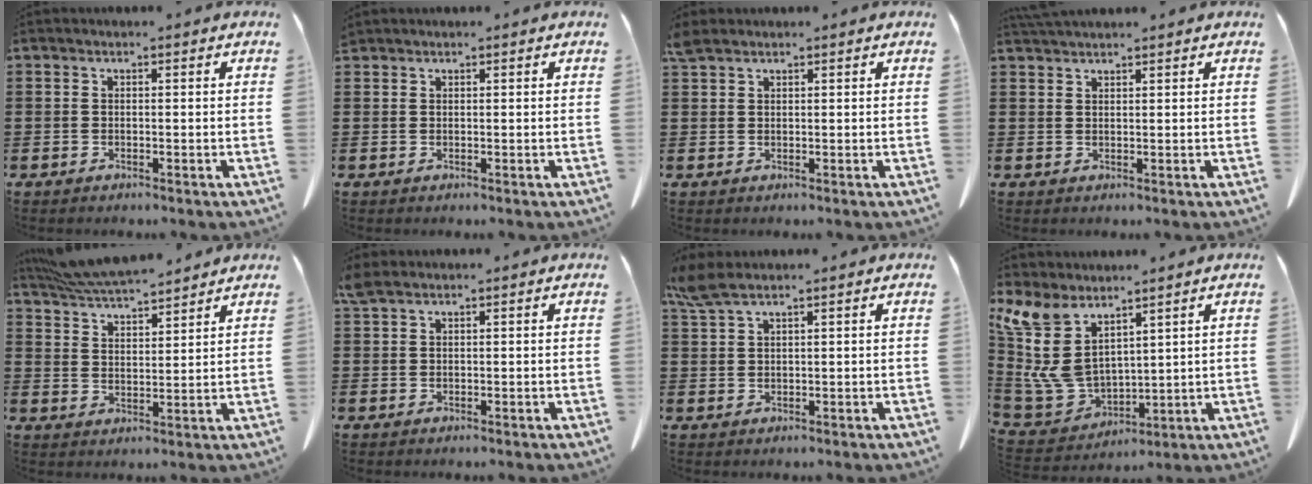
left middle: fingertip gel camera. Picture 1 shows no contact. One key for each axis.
{"total": 0.6, "fx": 0.6, "fy": 0.0, "fz": 0.0, "tx": -0.003, "ty": -0.003, "tz": 0.015}
{"total": 1.9, "fx": 1.7, "fy": 0.5, "fz": 0.7, "tx": -0.020, "ty": -0.001, "tz": 0.035}
{"total": 1.8, "fx": 1.8, "fy": 0.1, "fz": 0.3, "tx": -0.010, "ty": -0.001, "tz": 0.035}
{"total": 7.2, "fx": 6.7, "fy": 1.2, "fz": 2.5, "tx": -0.071, "ty": -0.025, "tz": 0.122}
{"total": 2.0, "fx": 1.6, "fy": 0.5, "fz": 1.1, "tx": -0.026, "ty": 0.000, "tz": 0.031}
{"total": 4.0, "fx": 3.0, "fy": 0.7, "fz": 2.5, "tx": -0.058, "ty": -0.004, "tz": 0.057}
{"total": 9.8, "fx": 4.8, "fy": 6.2, "fz": 5.9, "tx": -0.184, "ty": -0.043, "tz": 0.092}